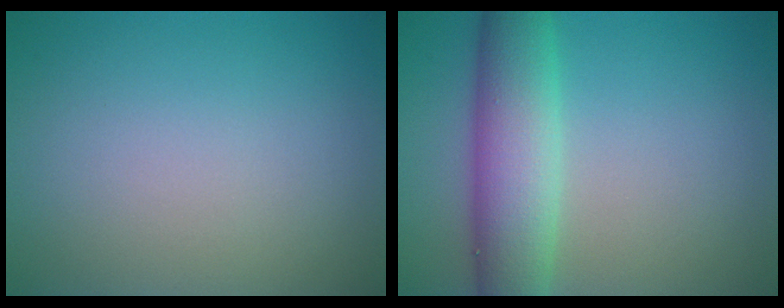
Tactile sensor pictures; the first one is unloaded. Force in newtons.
{"total": 6.8, "press": 6.8, "slide": 0.3}